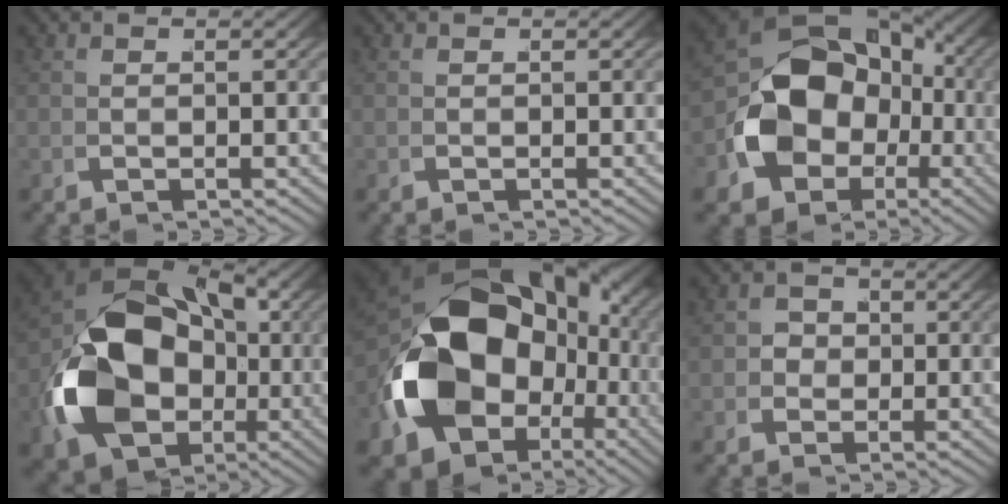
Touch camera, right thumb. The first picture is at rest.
{"total": 0.0}
{"total": 15.5, "force": [-1.9, 12.0, 9.6], "torque": [-0.213, -0.054, -0.012]}
{"total": 18.6, "force": [-1.8, 13.1, 13.0], "torque": [-0.306, -0.059, -0.005]}
{"total": 20.6, "force": [-2.1, 14.0, 14.9], "torque": [-0.298, -0.052, -0.012]}
{"total": 2.7, "force": [-0.1, 2.4, 1.1], "torque": [-0.017, -0.006, -0.003]}